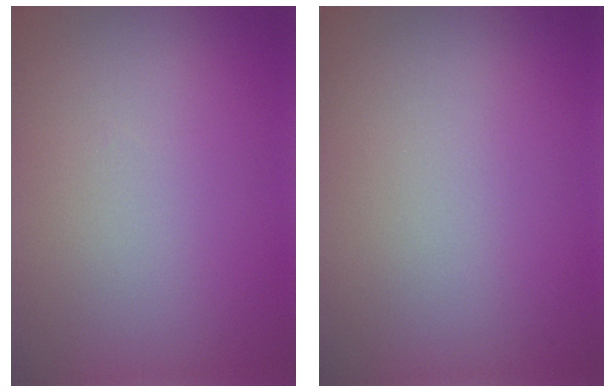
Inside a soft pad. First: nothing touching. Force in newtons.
{"total": 0.0}